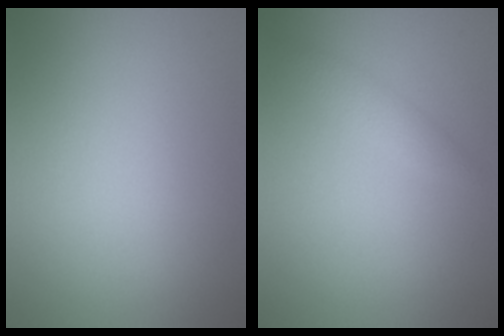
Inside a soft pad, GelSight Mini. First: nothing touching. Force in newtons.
{"total": 1.3, "press": 1.3, "slide": 0.0}